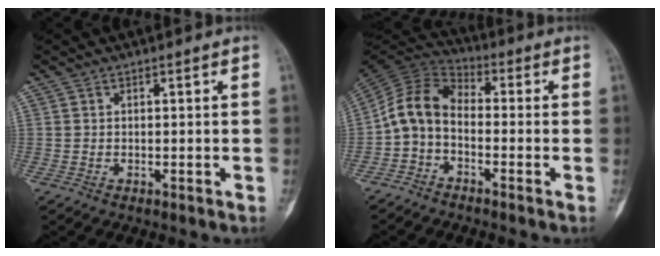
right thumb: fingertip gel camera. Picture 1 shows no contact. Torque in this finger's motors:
{"motor_torque": [0.02, 0.02, 0.65, -0.61, 0.04]}